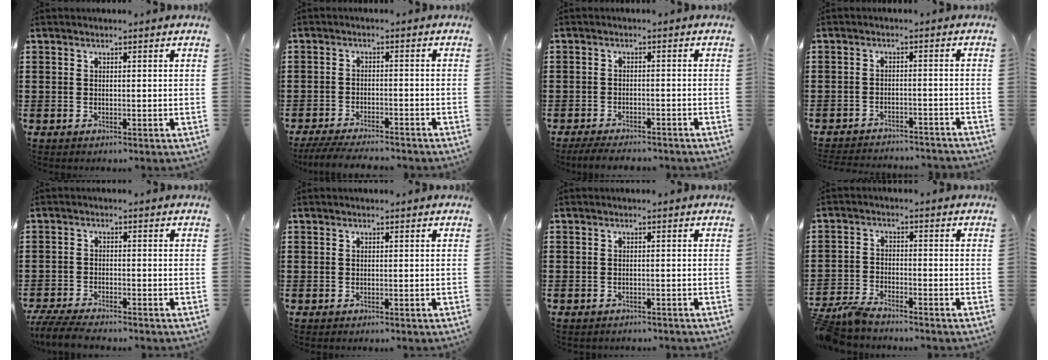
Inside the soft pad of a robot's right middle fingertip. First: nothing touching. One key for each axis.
{"total": 4.0, "fx": -3.9, "fy": 0.1, "fz": 1.1, "tx": -0.025, "ty": -0.006, "tz": -0.079}
{"total": 2.7, "fx": -2.6, "fy": 0.3, "fz": 0.5, "tx": -0.011, "ty": 0.000, "tz": -0.053}
{"total": 2.8, "fx": -2.8, "fy": 0.1, "fz": 0.1, "tx": -0.006, "ty": 0.000, "tz": -0.059}
{"total": 4.1, "fx": -3.8, "fy": 0.2, "fz": 1.3, "tx": -0.043, "ty": -0.011, "tz": -0.082}
{"total": 0.0}
{"total": 0.9, "fx": -0.8, "fy": 0.2, "fz": 0.0, "tx": -0.003, "ty": 0.001, "tz": -0.018}
{"total": 4.2, "fx": -4.0, "fy": 0.5, "fz": 1.3, "tx": -0.045, "ty": -0.005, "tz": -0.086}